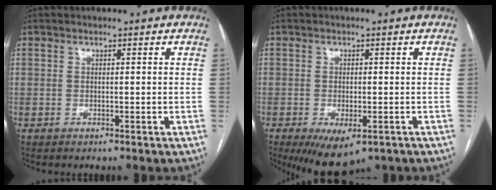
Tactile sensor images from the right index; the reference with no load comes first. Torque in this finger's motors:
{"motor_torque": [1.44, -0.70, 0.44, 0.09]}